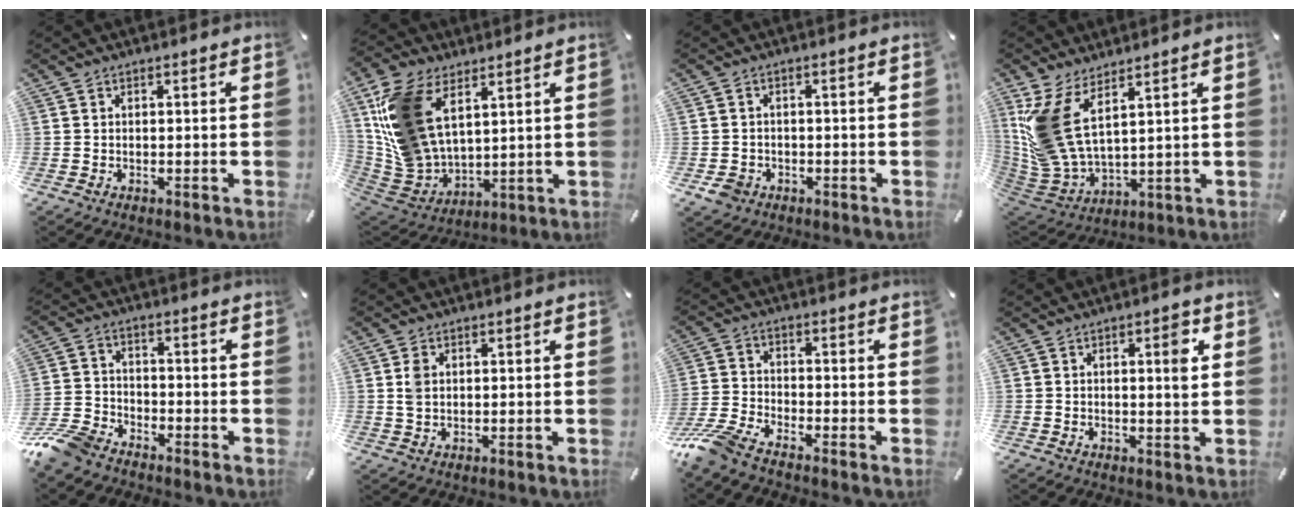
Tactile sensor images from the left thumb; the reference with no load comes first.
{"total": 17.8, "force": [7.8, 12.1, 10.5], "torque": [-0.252, -0.036, 0.148]}
{"total": 3.9, "force": [-1.8, 3.2, 1.3], "torque": [-0.033, 0.004, -0.034]}
{"total": 13.4, "force": [6.9, 6.7, 9.4], "torque": [-0.232, -0.045, 0.128]}
{"total": 8.9, "force": [-7.4, 3.9, 3.0], "torque": [-0.073, 0.031, -0.146]}
{"total": 3.2, "force": [0.7, 2.4, 2.0], "torque": [-0.036, 0.003, 0.011]}
{"total": 8.0, "force": [-6.7, 2.1, 3.8], "torque": [-0.102, 0.011, -0.136]}
{"total": 4.3, "force": [1.3, 1.3, 3.9], "torque": [-0.048, -0.007, 0.013]}